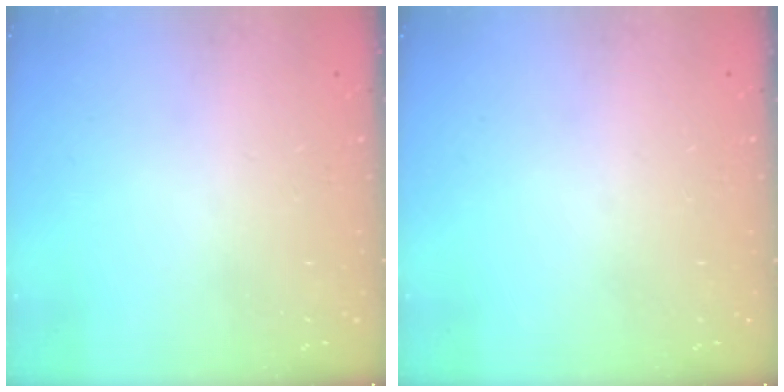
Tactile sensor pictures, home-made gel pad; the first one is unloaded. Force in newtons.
{"total": 0.0}